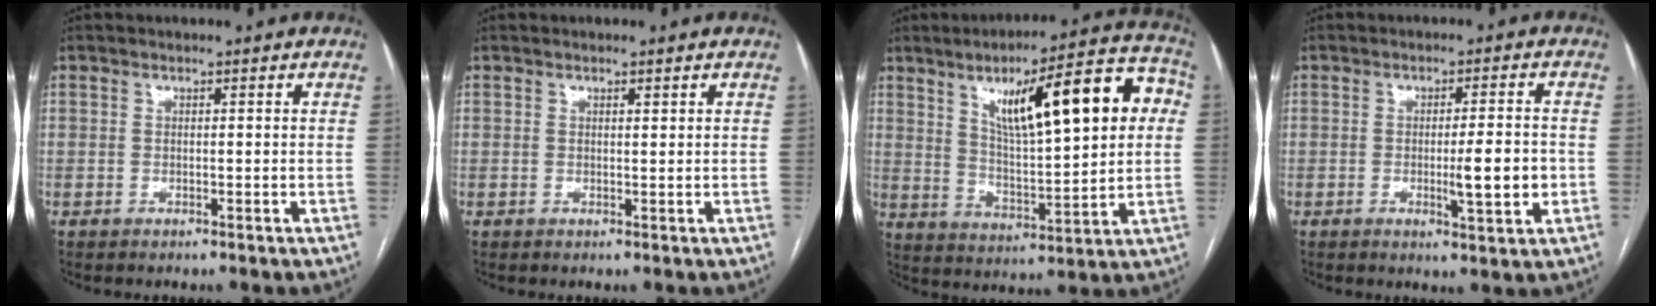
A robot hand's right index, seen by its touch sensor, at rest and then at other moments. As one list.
[{"total": 0.5, "force": [0.4, 0.1, 0.4], "torque": [-0.007, -0.002, 0.006]}, {"total": 19.4, "force": [5.8, 4.1, 18.0], "torque": [-0.257, 0.033, 0.091]}, {"total": 6.1, "force": [-1.1, 0.5, 5.9], "torque": [-0.089, -0.006, -0.014]}]